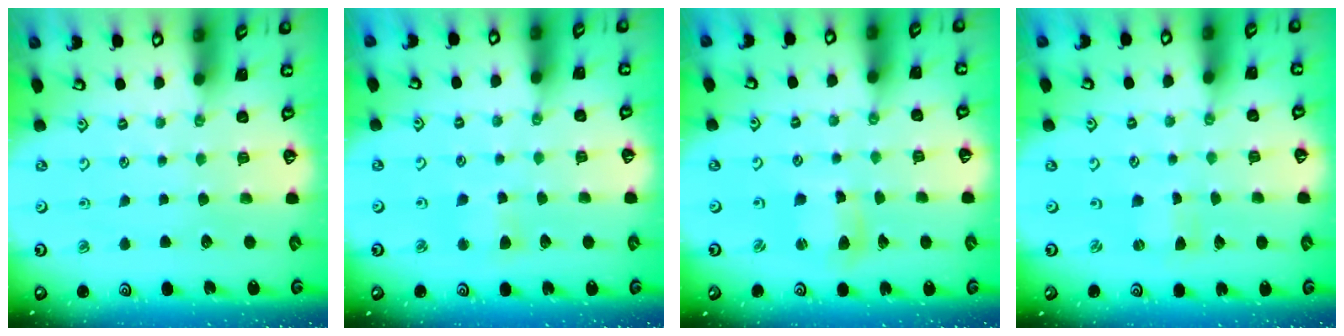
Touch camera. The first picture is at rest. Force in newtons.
{"total": 3.0, "press": 3.0, "slide": 0.5}
{"total": 4.4, "press": 4.4, "slide": 0.5}
{"total": 0.0}